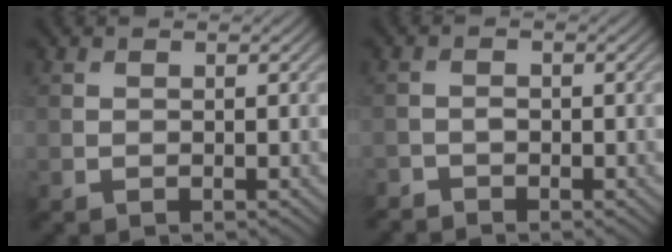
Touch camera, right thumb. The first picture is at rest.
{"total": 1.8, "force": [-1.6, 0.6, 0.4], "torque": [-0.008, -0.002, -0.038]}